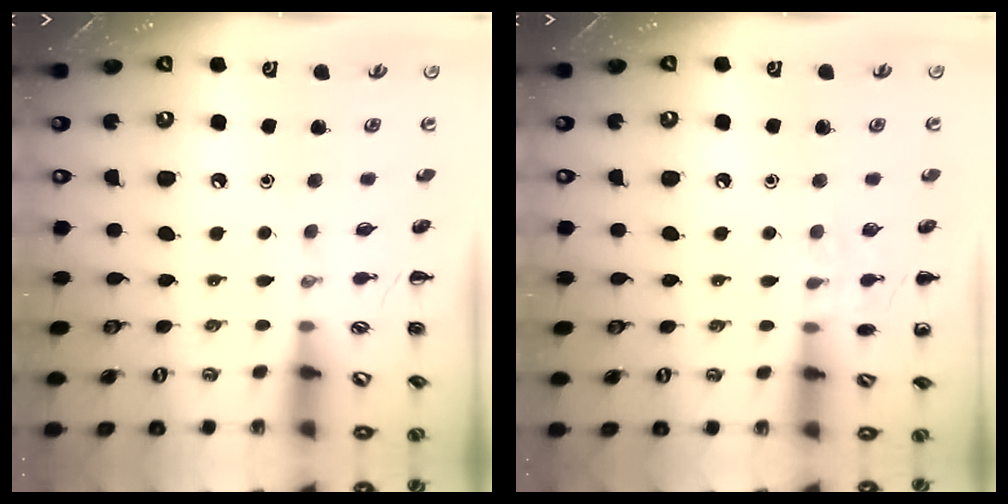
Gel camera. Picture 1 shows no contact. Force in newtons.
{"total": 6.6, "press": 6.4, "slide": 1.3}